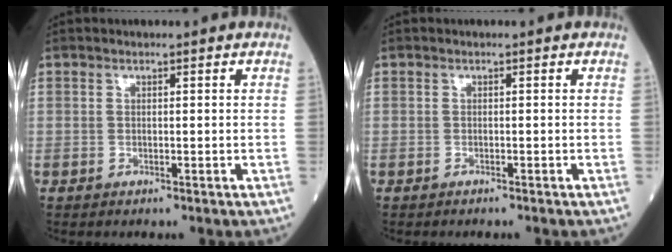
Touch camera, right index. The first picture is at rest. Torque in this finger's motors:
{"motor_torque": [-0.44, 0.36, -0.24, -0.01]}